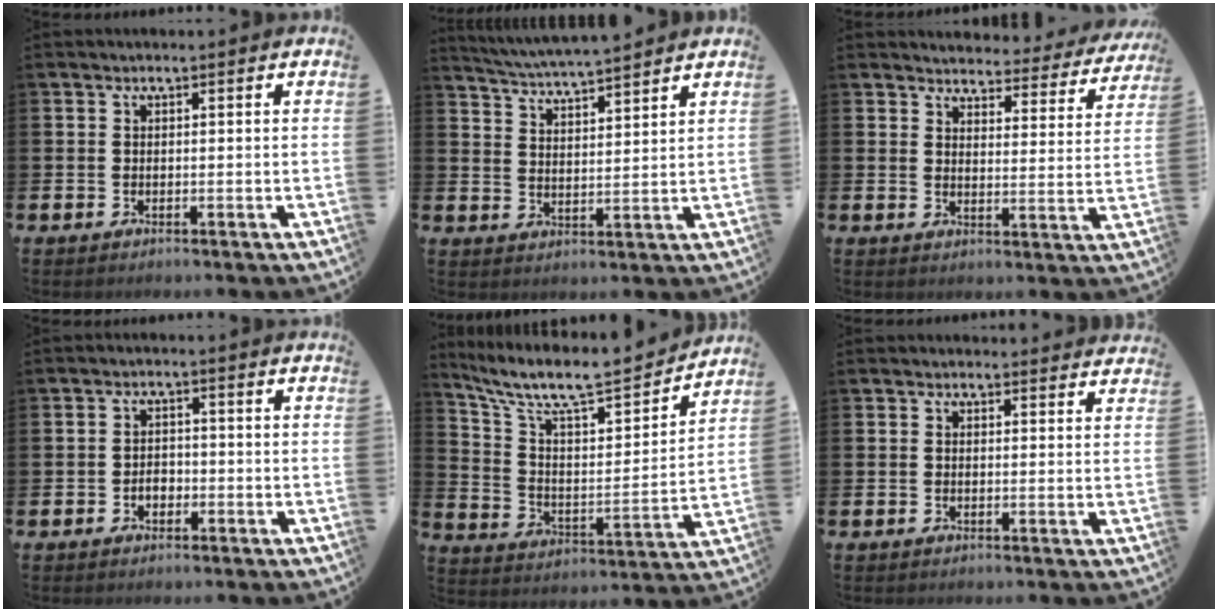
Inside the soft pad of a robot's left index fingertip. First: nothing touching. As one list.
[{"total": 5.2, "force": [5.1, -0.1, 0.7], "torque": [-0.038, -0.032, 0.091]}, {"total": 3.7, "force": [3.6, 0.8, 0.2], "torque": [-0.019, -0.029, 0.059]}, {"total": 2.0, "force": [-0.8, 1.5, 1.0], "torque": [-0.012, 0.000, -0.019]}, {"total": 10.0, "force": [8.8, 2.2, 4.3], "torque": [-0.119, -0.062, 0.148]}, {"total": 1.5, "force": [1.5, 0.3, -0.1], "torque": [0.008, -0.005, 0.025]}]